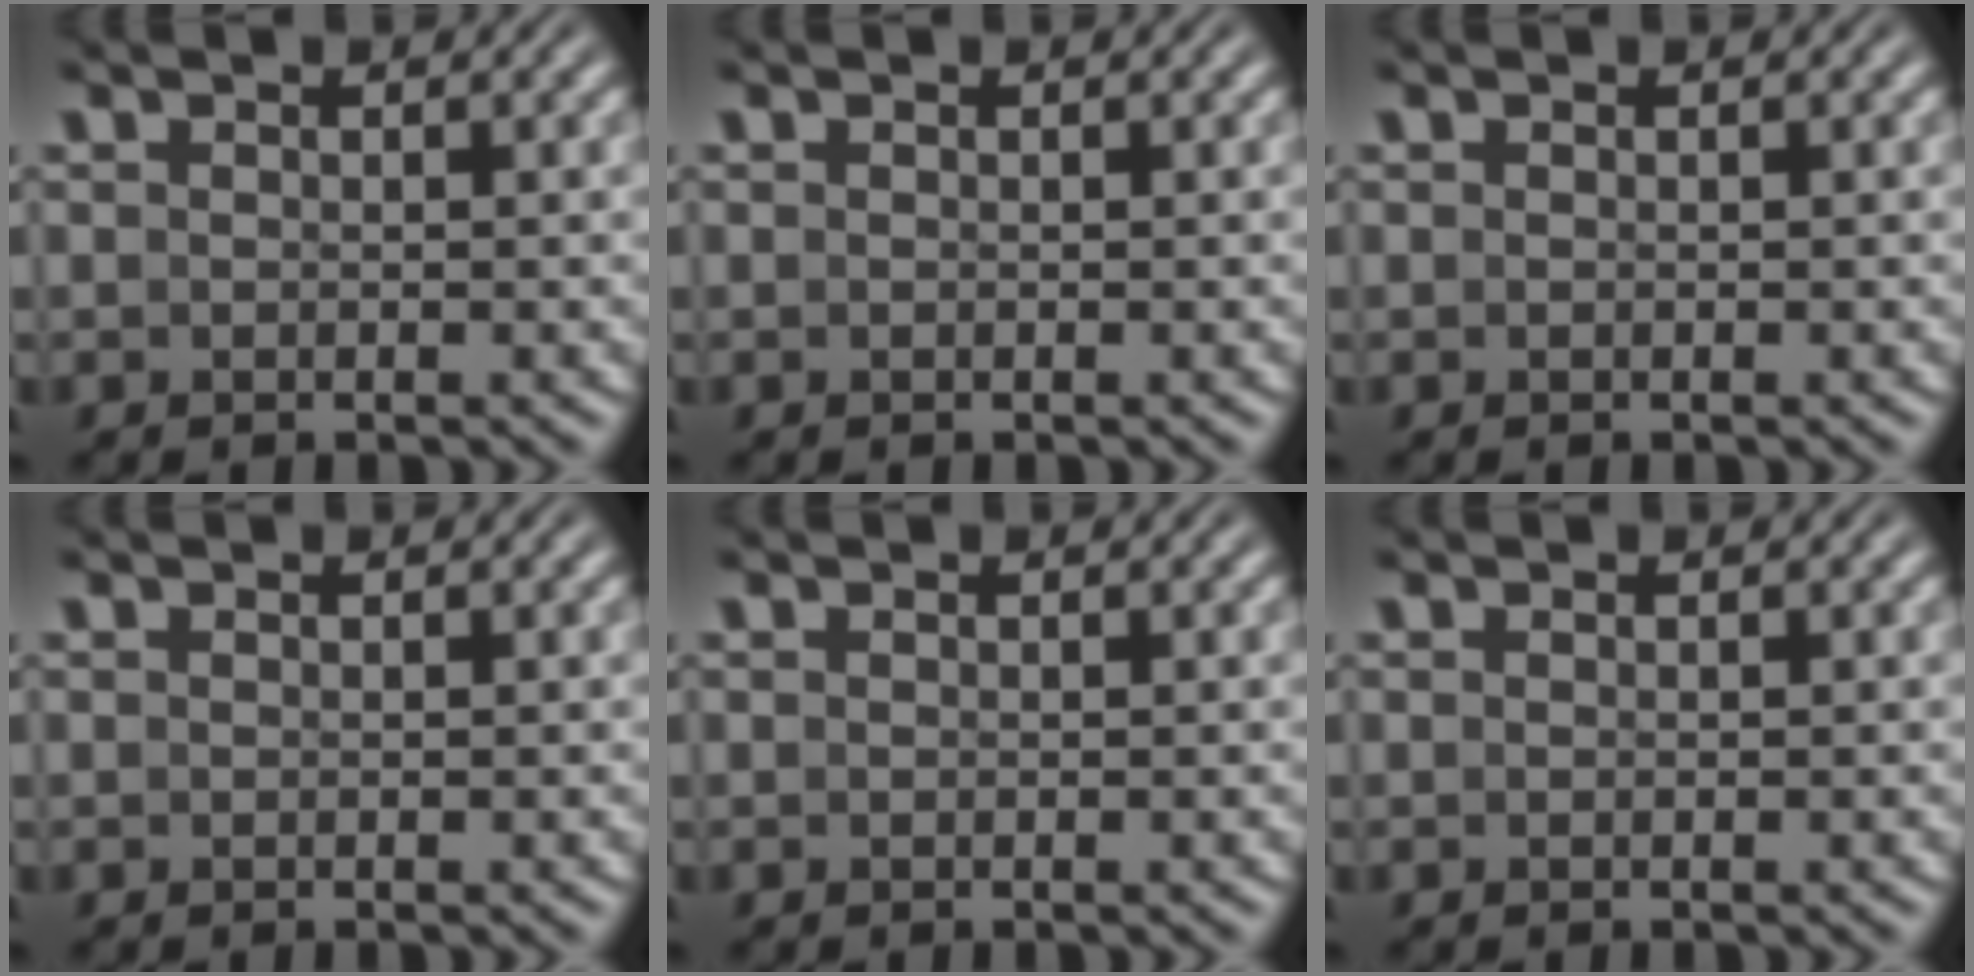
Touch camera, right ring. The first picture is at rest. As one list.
[{"total": 0.0}, {"total": 0.0}, {"total": 0.0}, {"total": 0.0}, {"total": 0.0}]